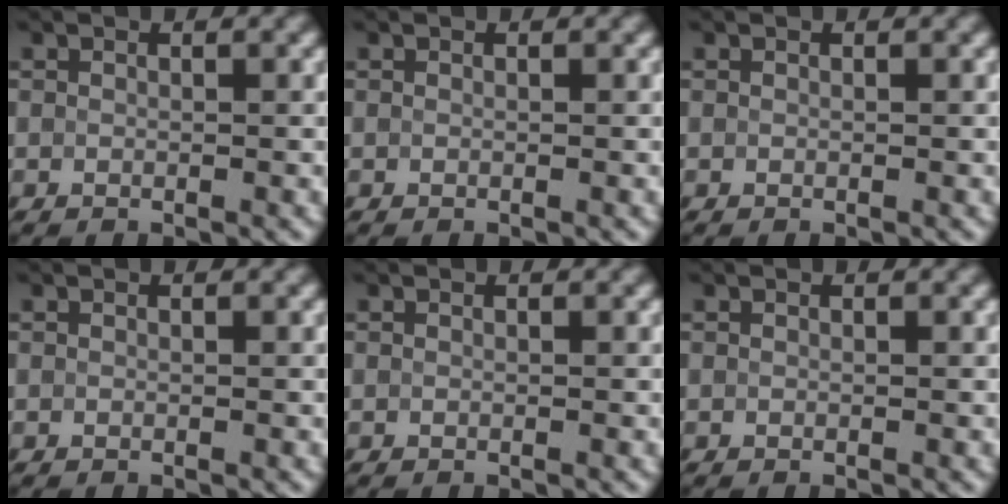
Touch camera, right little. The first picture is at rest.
{"total": 0.0}
{"total": 0.0}
{"total": 0.0}
{"total": 0.0}
{"total": 0.0}